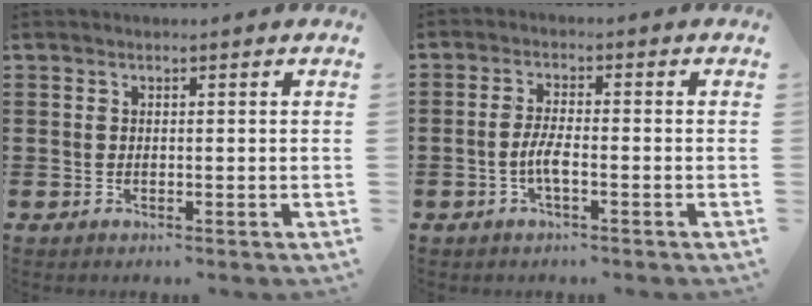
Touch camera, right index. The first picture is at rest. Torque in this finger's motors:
{"motor_torque": [1.91, 0.23, 0.42, 0.10]}